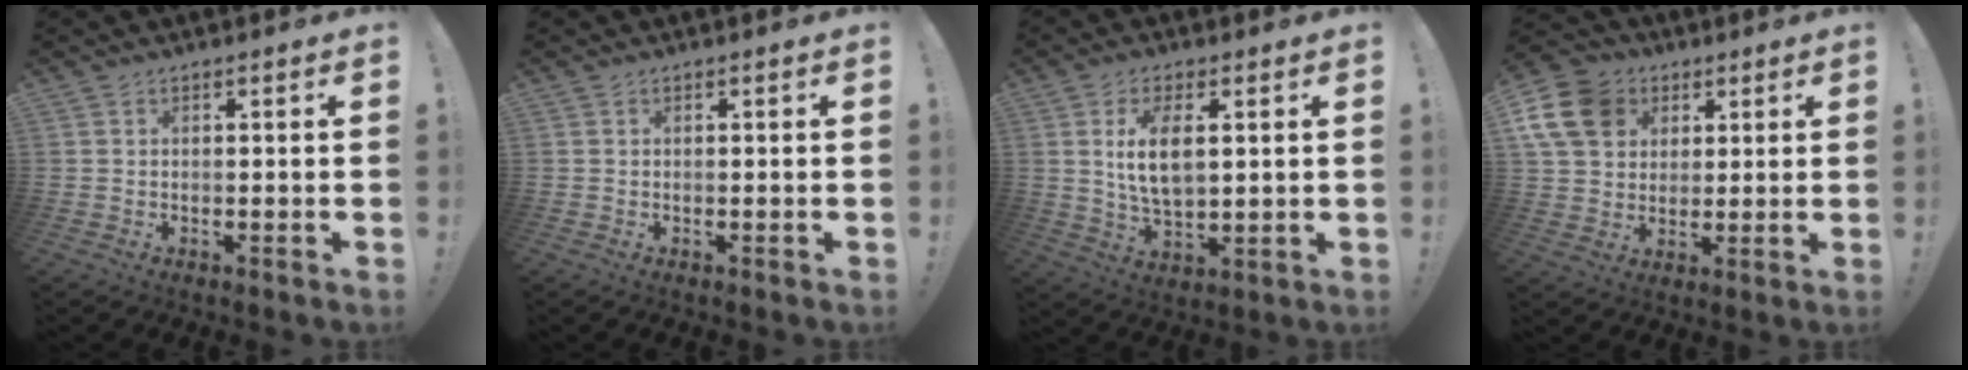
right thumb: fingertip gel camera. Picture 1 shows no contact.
{"total": 0.0}
{"total": 9.2, "force": [2.2, 4.4, 7.7], "torque": [-0.143, -0.011, 0.036]}
{"total": 15.0, "force": [5.4, 12.2, 7.0], "torque": [-0.112, -0.023, 0.109]}